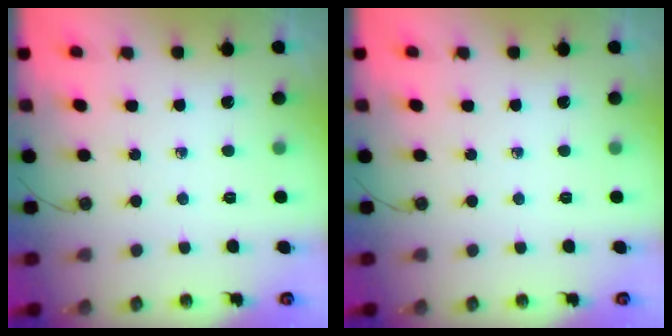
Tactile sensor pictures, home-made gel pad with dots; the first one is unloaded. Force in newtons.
{"total": 0.0}